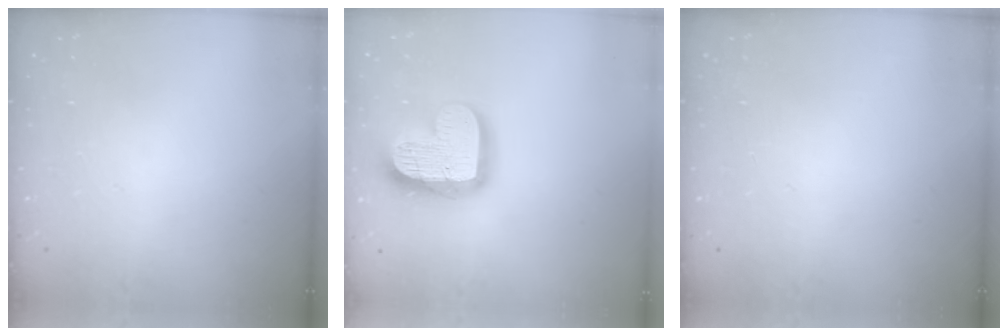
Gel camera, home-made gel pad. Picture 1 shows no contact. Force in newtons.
{"total": 19.0, "press": 19.0, "slide": 1.6}
{"total": 0.0}